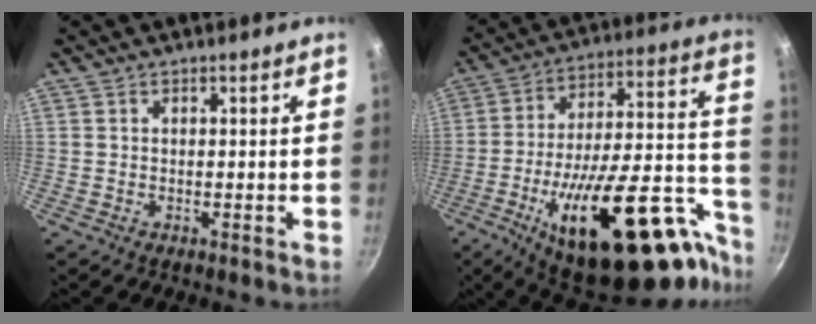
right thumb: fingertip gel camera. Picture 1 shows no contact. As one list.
[{"total": 34.4, "force": [-17.2, 13.6, 26.5], "torque": [-0.336, 0.084, -0.250]}]